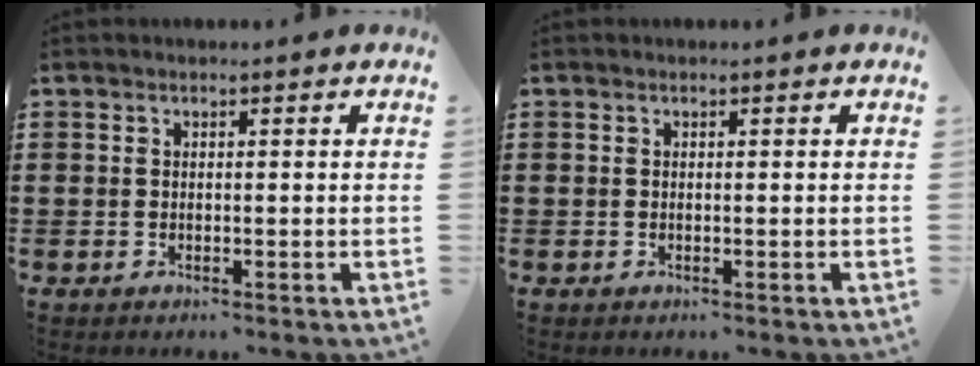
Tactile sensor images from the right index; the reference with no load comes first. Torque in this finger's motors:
{"motor_torque": [1.07, 1.07, 0.00, 0.00]}